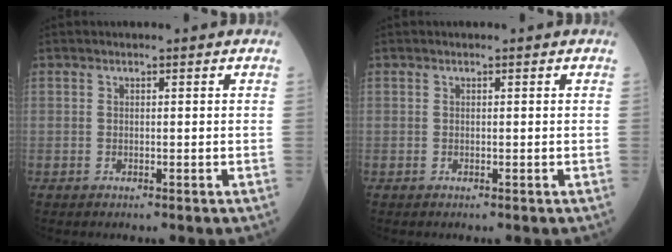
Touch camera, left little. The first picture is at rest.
{"total": 0.0}